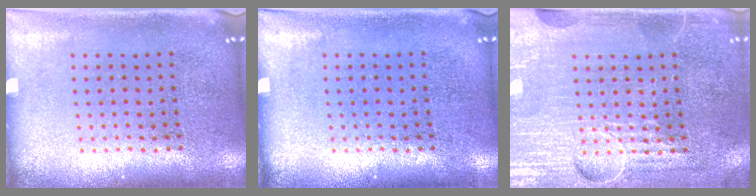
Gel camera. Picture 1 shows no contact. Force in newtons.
{"total": 0.0}
{"total": 4.2, "press": 4.1, "slide": 1.1}